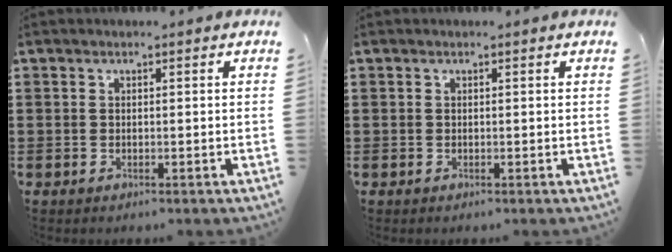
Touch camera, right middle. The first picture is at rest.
{"total": 0.0}